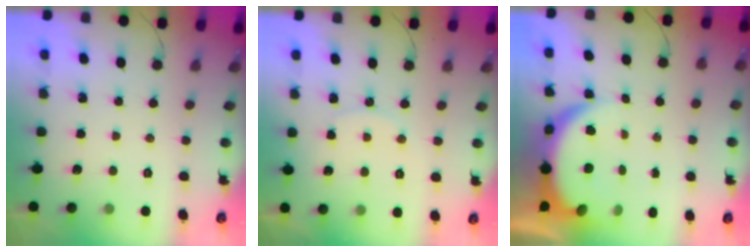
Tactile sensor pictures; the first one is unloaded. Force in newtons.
{"total": 5.7, "press": 5.7, "slide": 0.7}
{"total": 8.9, "press": 8.9, "slide": 1.0}